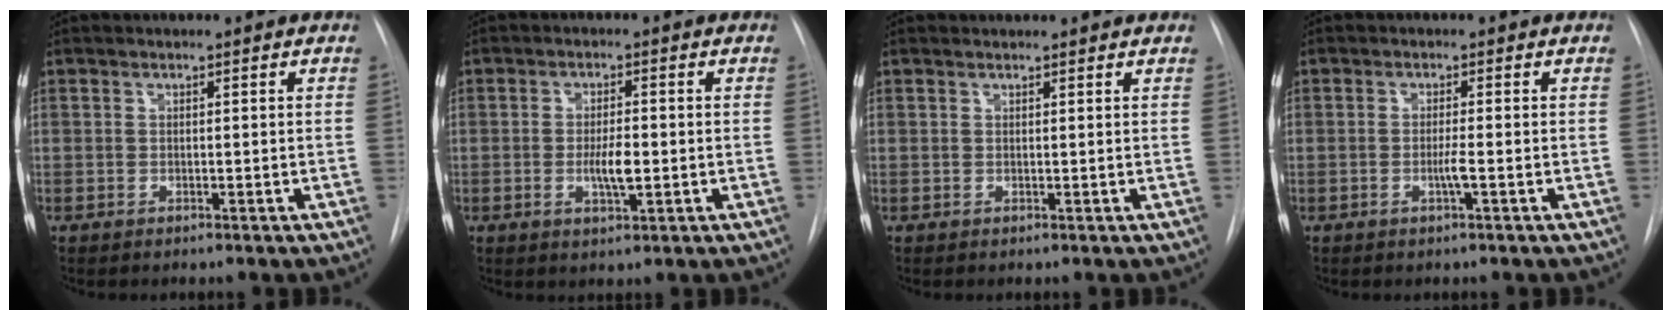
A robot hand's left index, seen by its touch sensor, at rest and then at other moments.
{"total": 4.0, "force": [-0.7, 0.9, 3.9], "torque": [-0.070, -0.003, -0.009]}
{"total": 3.1, "force": [3.0, 0.6, 0.6], "torque": [-0.011, 0.021, 0.034]}
{"total": 1.7, "force": [-0.6, -0.3, 1.6], "torque": [-0.032, -0.003, -0.012]}